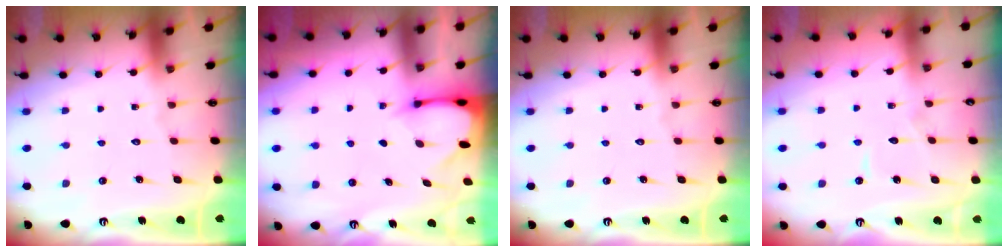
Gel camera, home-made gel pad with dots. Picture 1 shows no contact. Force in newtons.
{"total": 2.4, "press": 2.4, "slide": 0.3}
{"total": 0.0}
{"total": 3.3, "press": 3.3, "slide": 0.2}